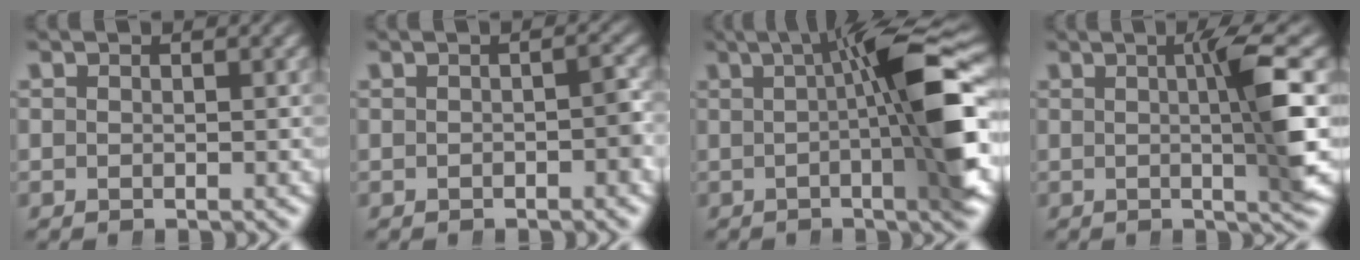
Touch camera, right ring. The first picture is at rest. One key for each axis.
{"total": 1.3, "fx": -0.5, "fy": 0.1, "fz": 1.2, "tx": -0.019, "ty": -0.002, "tz": -0.007}
{"total": 10.6, "fx": 0.5, "fy": 1.3, "fz": 10.5, "tx": -0.151, "ty": 0.015, "tz": 0.004}
{"total": 5.3, "fx": 0.4, "fy": -0.3, "fz": 5.3, "tx": -0.081, "ty": 0.000, "tz": 0.006}